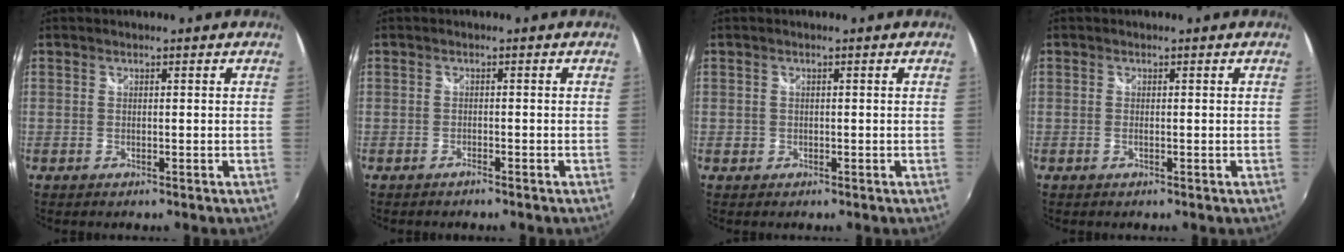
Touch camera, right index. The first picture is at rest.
{"total": 0.9, "force": [-0.9, 0.1, 0.4], "torque": [-0.008, -0.001, -0.017]}
{"total": 1.2, "force": [-0.4, 1.1, 0.3], "torque": [-0.005, -0.002, -0.006]}
{"total": 0.7, "force": [-0.2, 0.0, 0.6], "torque": [-0.012, 0.000, -0.006]}